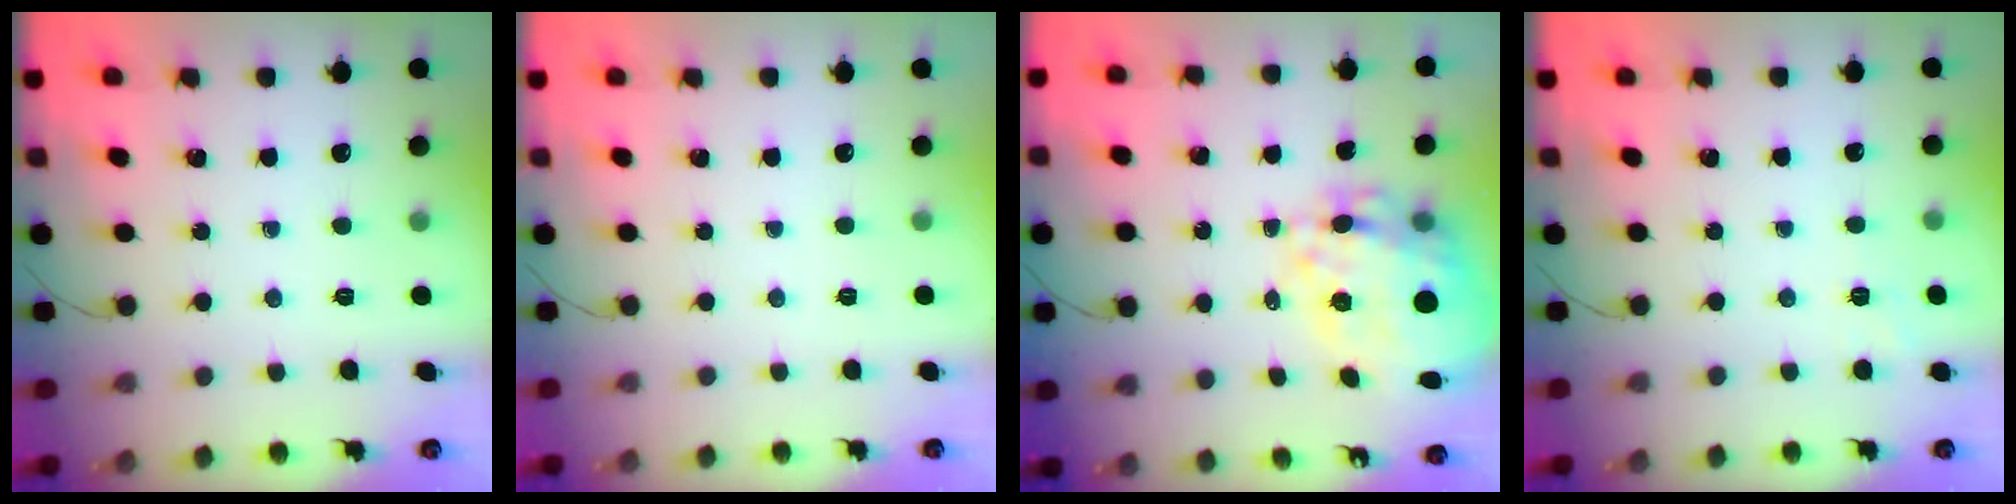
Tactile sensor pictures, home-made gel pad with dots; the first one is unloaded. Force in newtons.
{"total": 2.5, "press": 2.4, "slide": 0.4}
{"total": 14.8, "press": 13.9, "slide": 5.2}
{"total": 2.0, "press": 1.4, "slide": 1.4}